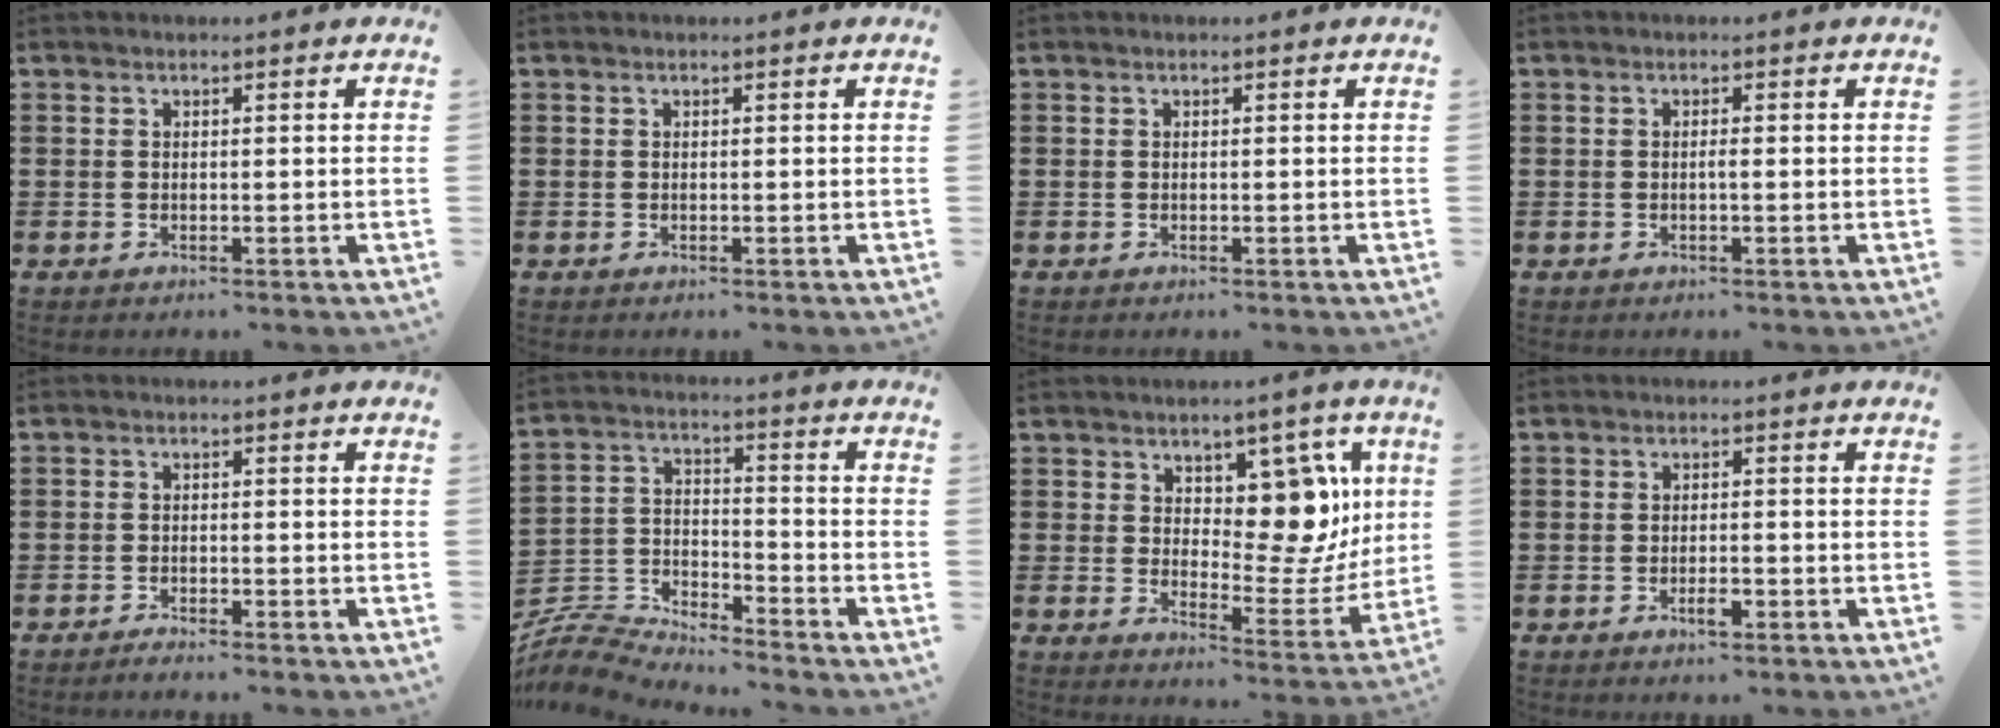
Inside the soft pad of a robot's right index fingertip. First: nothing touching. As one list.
[{"total": 0.0}, {"total": 0.0}, {"total": 0.8, "force": [-0.2, 0.0, 0.7], "torque": [-0.014, -0.004, -0.004]}, {"total": 1.3, "force": [-1.3, 0.0, 0.1], "torque": [-0.004, 0.002, -0.026]}, {"total": 6.1, "force": [-6.1, 0.7, 0.6], "torque": [-0.035, -0.004, -0.129]}, {"total": 10.4, "force": [4.7, 6.4, 6.7], "torque": [-0.094, -0.030, 0.082]}, {"total": 2.4, "force": [-1.2, 0.7, 1.9], "torque": [-0.035, 0.001, -0.021]}]